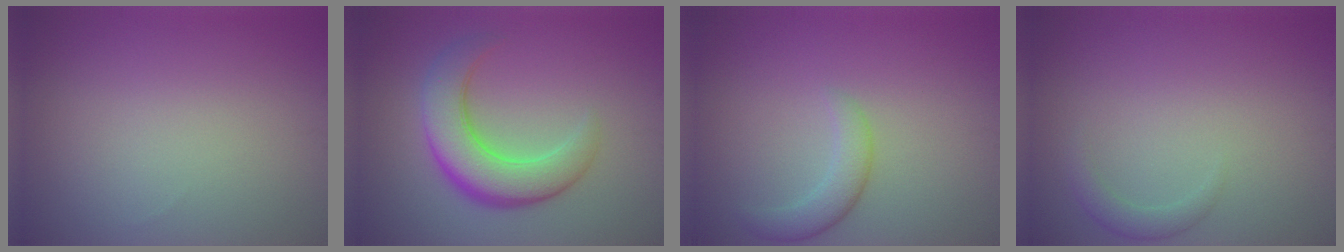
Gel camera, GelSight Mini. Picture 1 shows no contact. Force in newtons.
{"total": 6.6, "press": 6.5, "slide": 0.5}
{"total": 2.6, "press": 2.6, "slide": 0.2}
{"total": 1.5, "press": 1.5, "slide": 0.2}